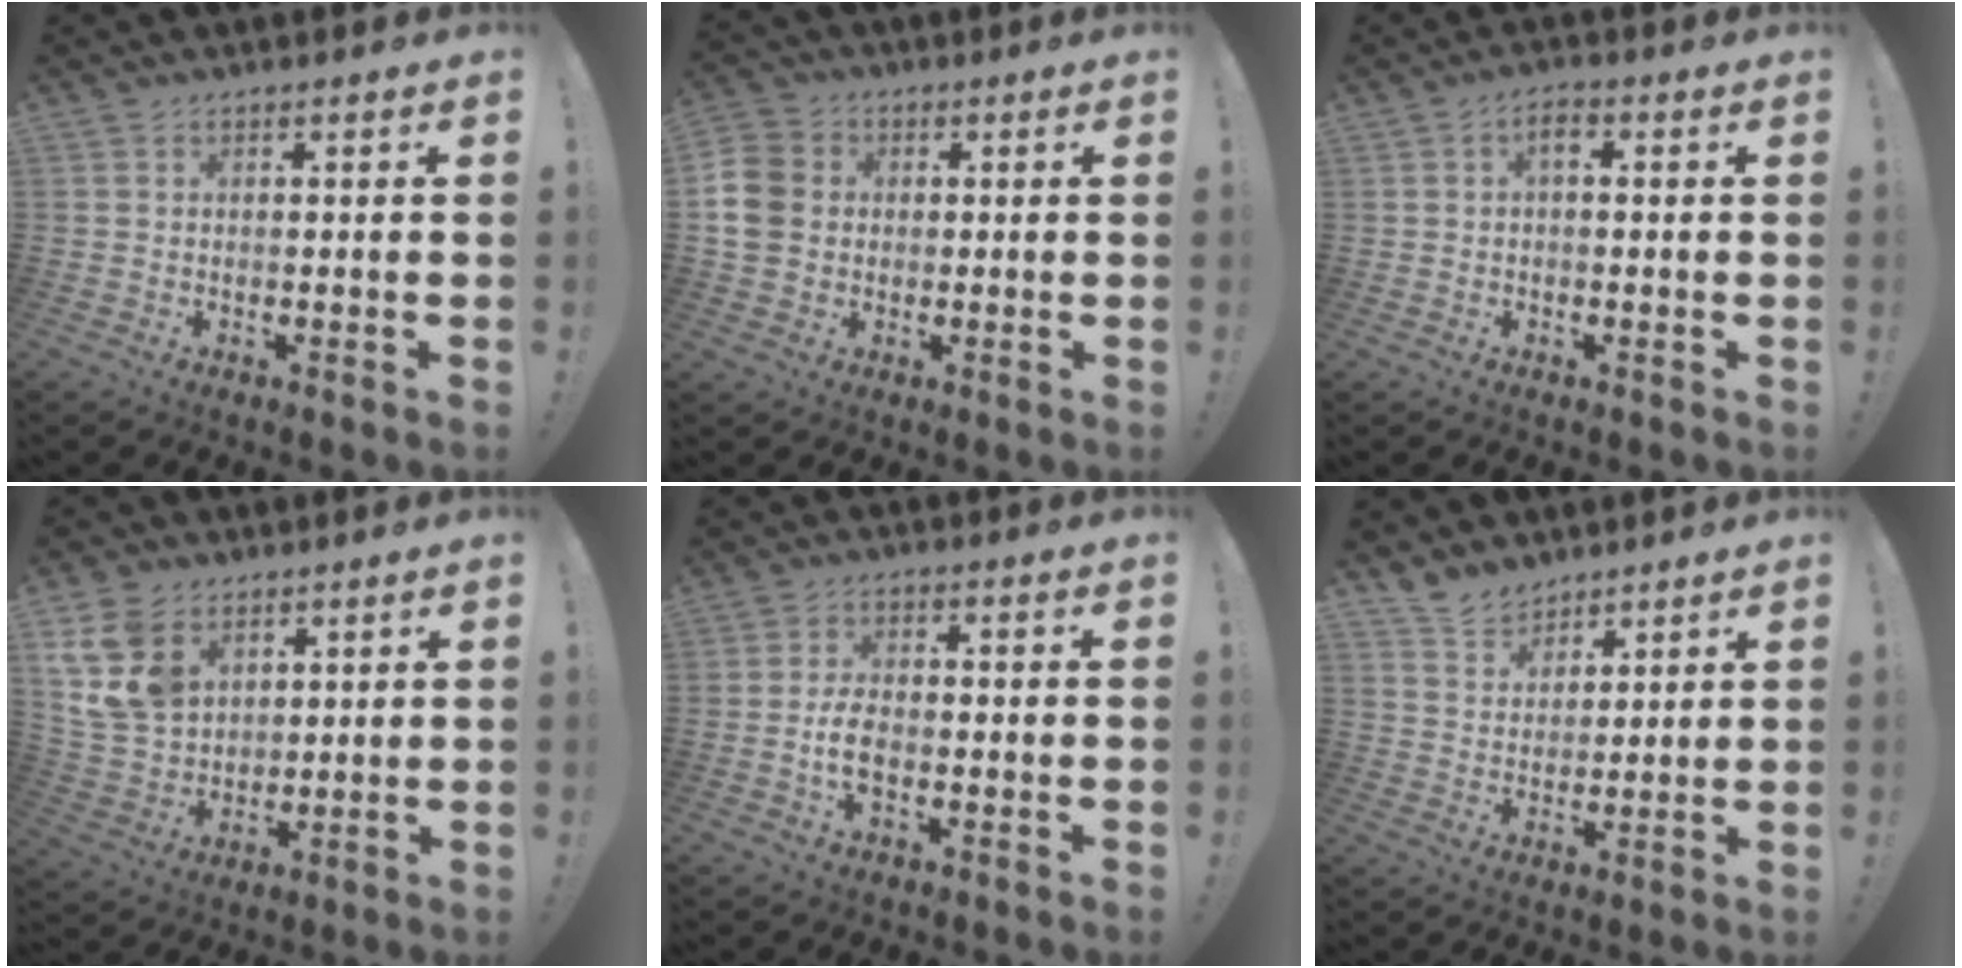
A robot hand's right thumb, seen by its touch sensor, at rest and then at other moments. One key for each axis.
{"total": 9.3, "fx": 0.4, "fy": 7.9, "fz": 4.9, "tx": -0.106, "ty": 0.012, "tz": 0.011}
{"total": 3.1, "fx": 0.4, "fy": 2.3, "fz": 2.1, "tx": -0.028, "ty": 0.002, "tz": 0.004}
{"total": 13.0, "fx": 6.3, "fy": 9.3, "fz": 6.5, "tx": -0.131, "ty": -0.028, "tz": 0.130}
{"total": 5.6, "fx": -1.7, "fy": 2.7, "fz": 4.6, "tx": -0.092, "ty": -0.001, "tz": -0.030}
{"total": 6.9, "fx": 5.8, "fy": 3.7, "fz": 0.4, "tx": -0.018, "ty": -0.039, "tz": 0.115}